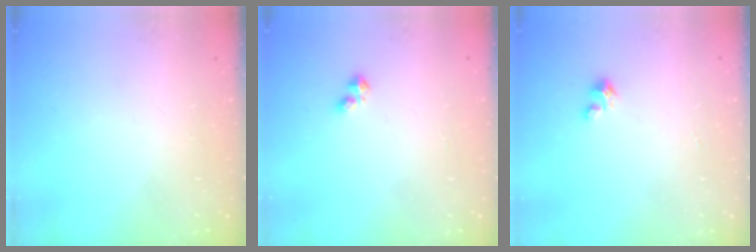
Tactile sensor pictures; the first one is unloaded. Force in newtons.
{"total": 2.9, "press": 2.9, "slide": 0.5}
{"total": 3.6, "press": 3.5, "slide": 0.2}